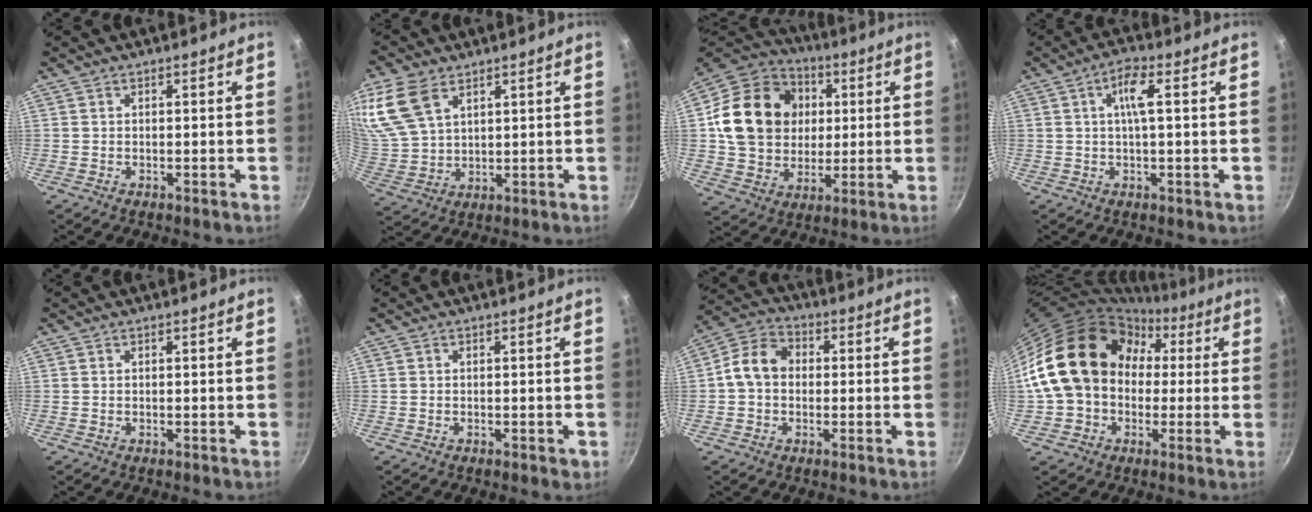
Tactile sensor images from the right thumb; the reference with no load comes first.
{"total": 13.2, "force": [6.8, 8.0, 8.0], "torque": [-0.173, -0.003, 0.148]}
{"total": 20.5, "force": [3.3, 17.0, 11.0], "torque": [-0.171, 0.015, 0.057]}
{"total": 5.0, "force": [0.8, 1.0, 4.8], "torque": [-0.096, 0.008, 0.011]}
{"total": 0.0}
{"total": 1.1, "force": [-0.5, 0.7, 0.7], "torque": [-0.005, 0.000, -0.007]}
{"total": 8.2, "force": [0.0, 6.5, 4.9], "torque": [-0.065, 0.022, -0.021]}
{"total": 19.7, "force": [1.6, 16.0, 11.4], "torque": [-0.180, 0.061, 0.025]}